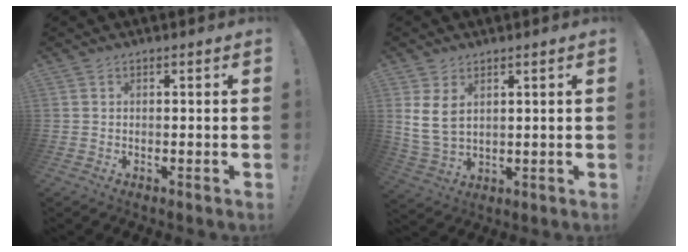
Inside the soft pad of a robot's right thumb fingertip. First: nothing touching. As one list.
[{"total": 7.7, "force": [2.7, 5.0, 5.2], "torque": [-0.095, -0.014, 0.052]}]